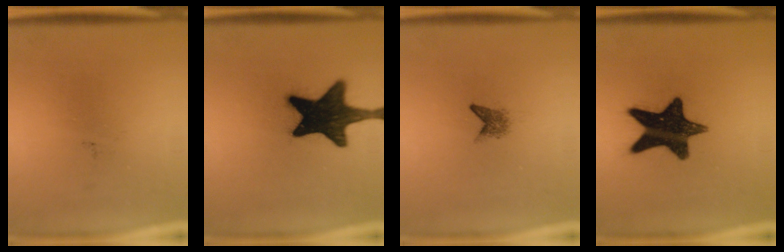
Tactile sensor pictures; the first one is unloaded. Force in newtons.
{"total": 18.6}
{"total": 1.8}
{"total": 15.3}